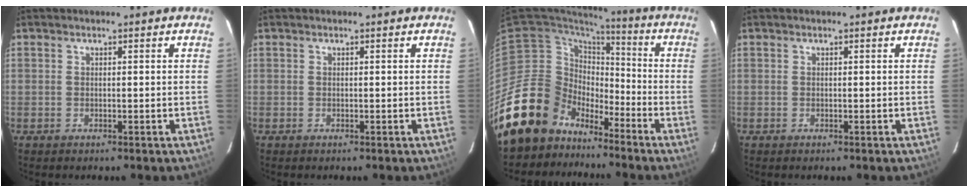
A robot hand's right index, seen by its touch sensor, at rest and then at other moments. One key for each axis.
{"total": 0.0}
{"total": 16.2, "fx": -11.5, "fy": 11.1, "fz": 2.6, "tx": -0.083, "ty": 0.028, "tz": -0.193}
{"total": 0.0}